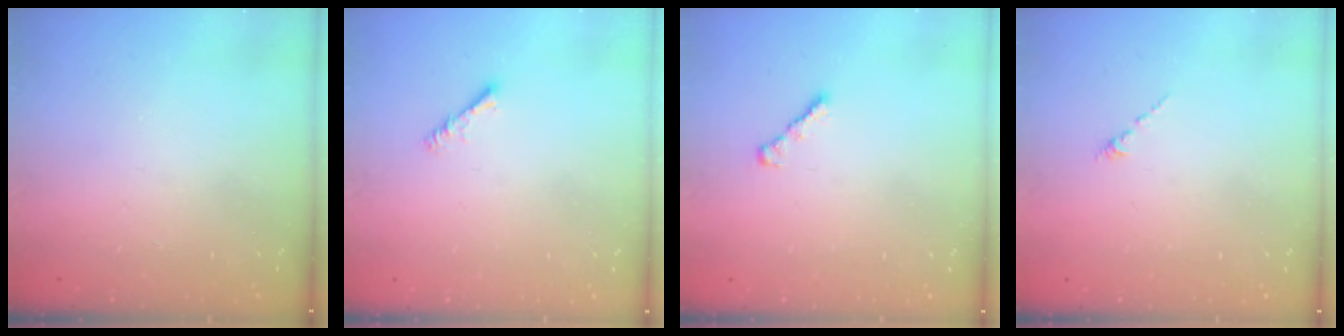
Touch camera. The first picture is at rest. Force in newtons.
{"total": 2.3, "press": 2.3, "slide": 0.4}
{"total": 2.4, "press": 2.3, "slide": 0.6}
{"total": 0.0}